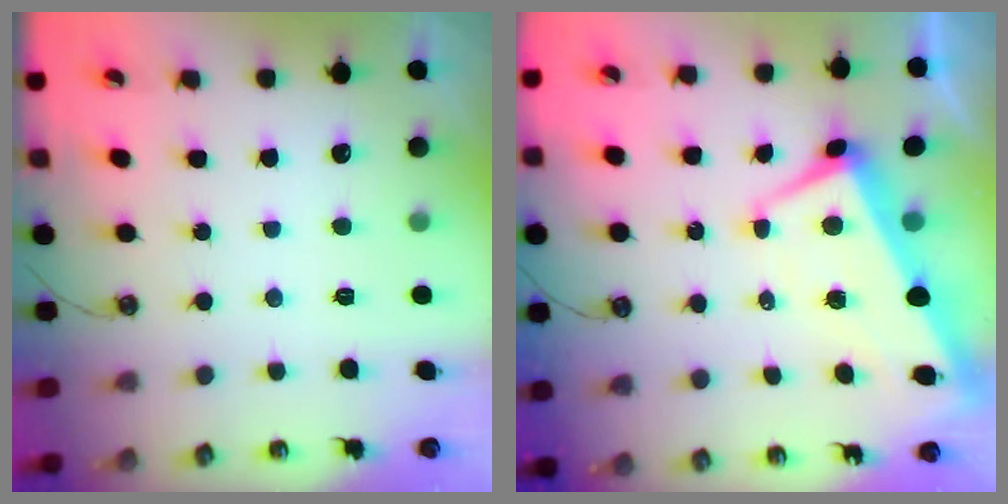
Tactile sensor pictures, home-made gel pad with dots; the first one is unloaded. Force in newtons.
{"total": 1.0, "press": 0.0, "slide": 1.0}